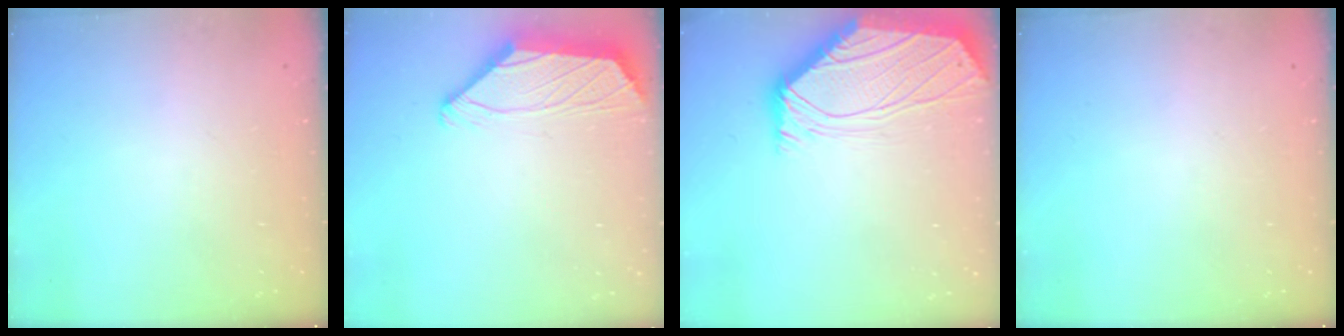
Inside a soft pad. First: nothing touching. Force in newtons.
{"total": 1.8, "press": 1.6, "slide": 0.8}
{"total": 0.0}
{"total": 0.0}